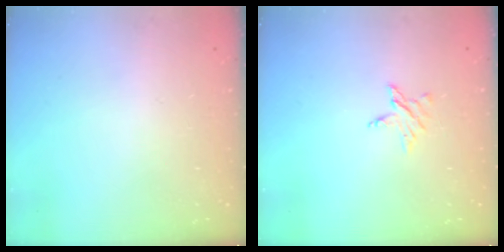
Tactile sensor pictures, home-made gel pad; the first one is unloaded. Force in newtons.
{"total": 4.3, "press": 4.3, "slide": 0.4}